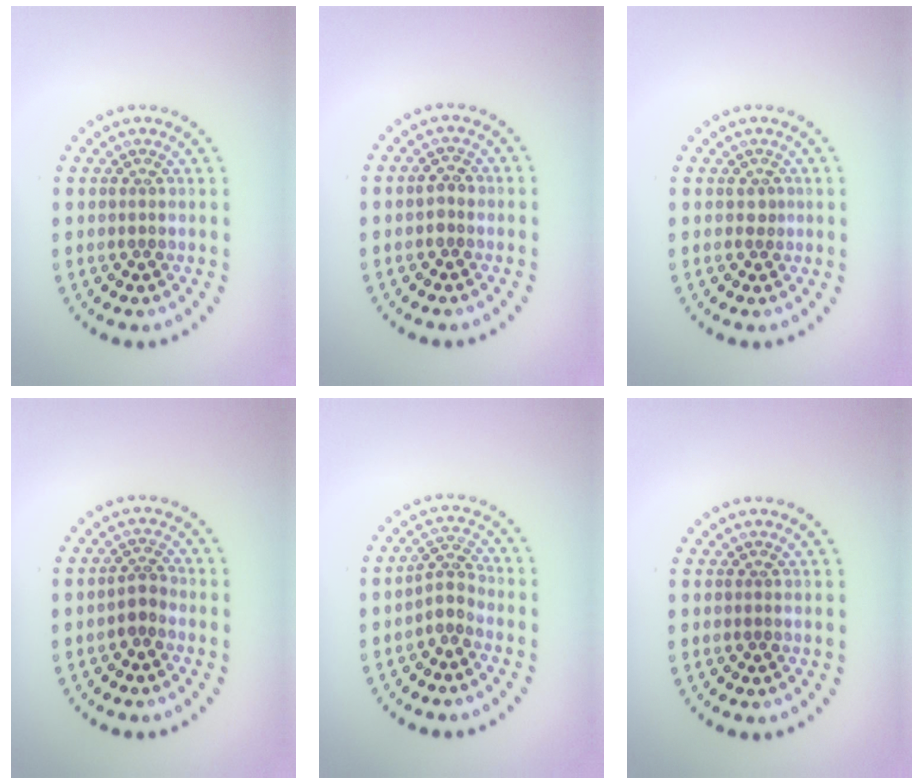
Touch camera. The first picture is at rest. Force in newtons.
{"total": 1.2, "press": 1.2, "slide": 0.0}
{"total": 0.9, "press": 0.6, "slide": 0.7}
{"total": 1.6, "press": 1.3, "slide": 0.9}
{"total": 2.2, "press": 1.7, "slide": 1.4}
{"total": 0.0}